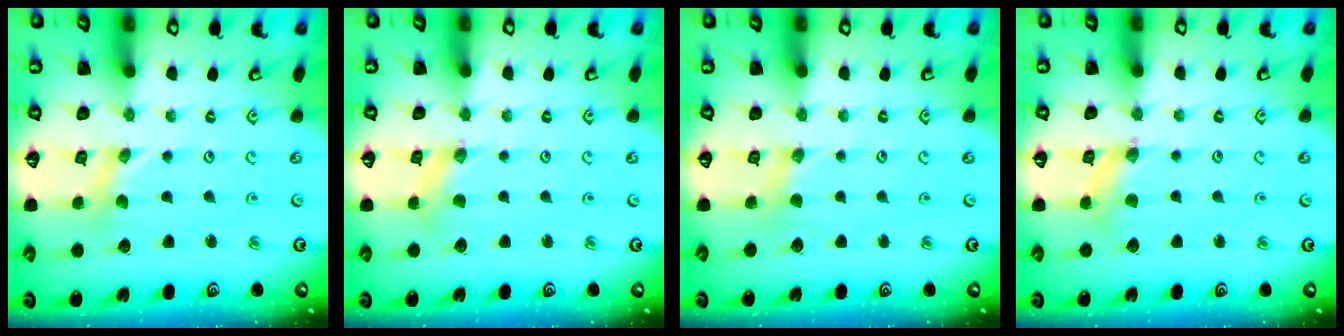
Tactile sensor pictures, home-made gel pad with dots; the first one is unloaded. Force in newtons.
{"total": 1.3, "press": 1.3, "slide": 0.3}
{"total": 1.7, "press": 1.7, "slide": 0.4}
{"total": 2.8, "press": 2.8, "slide": 0.4}